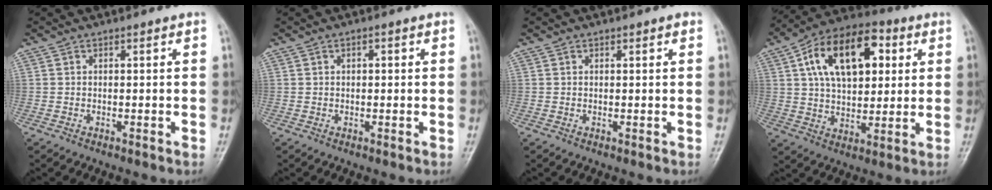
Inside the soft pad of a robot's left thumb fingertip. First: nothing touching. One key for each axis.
{"total": 1.1, "fx": 0.3, "fy": 0.6, "fz": 0.9, "tx": -0.010, "ty": 0.002, "tz": 0.005}
{"total": 0.6, "fx": 0.4, "fy": 0.3, "fz": 0.4, "tx": 0.000, "ty": 0.000, "tz": 0.004}
{"total": 18.3, "fx": 5.7, "fy": 10.6, "fz": 13.8, "tx": -0.194, "ty": 0.004, "tz": 0.091}